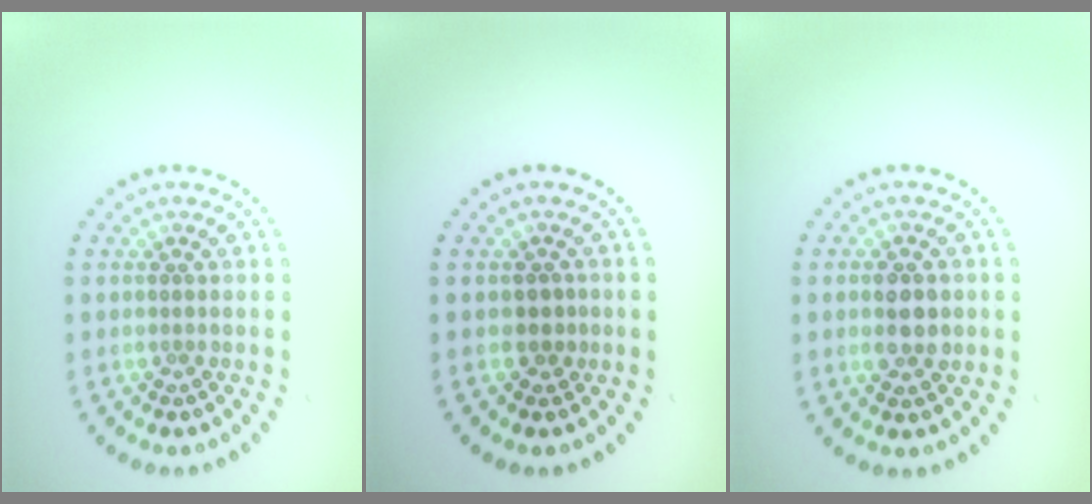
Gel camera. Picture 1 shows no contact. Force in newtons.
{"total": 1.4, "press": 1.1, "slide": 0.8}
{"total": 2.8, "press": 2.8, "slide": 0.2}